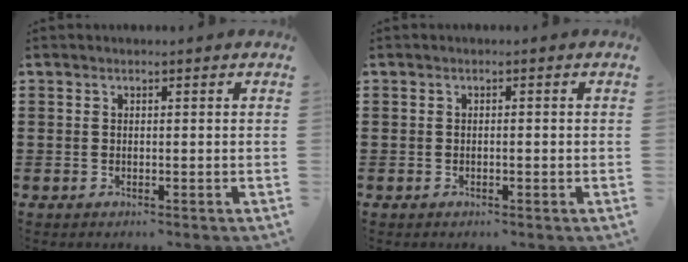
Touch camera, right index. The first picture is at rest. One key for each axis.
{"total": 0.6, "fx": -0.2, "fy": 0.2, "fz": 0.5, "tx": -0.010, "ty": -0.004, "tz": -0.002}